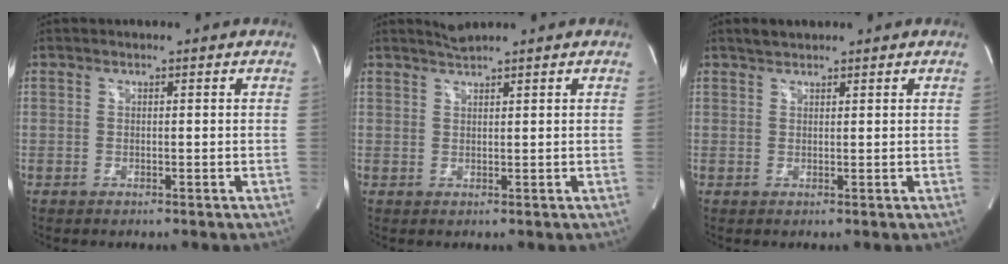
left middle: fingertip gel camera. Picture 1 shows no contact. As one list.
[{"total": 1.8, "force": [1.7, -0.5, 0.3], "torque": [-0.008, 0.004, 0.036]}, {"total": 1.8, "force": [1.6, 0.6, 0.5], "torque": [-0.015, 0.012, 0.029]}]